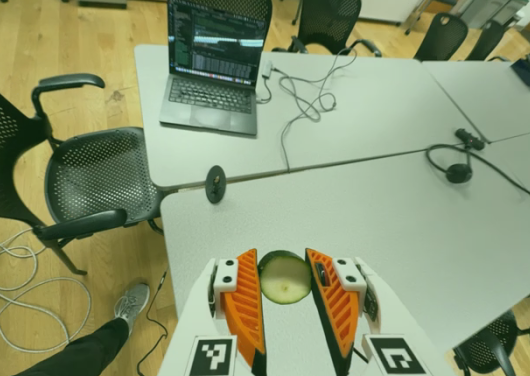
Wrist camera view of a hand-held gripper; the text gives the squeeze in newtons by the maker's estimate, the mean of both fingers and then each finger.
{"total": 8.7, "left": 8.9, "right": 8.6}